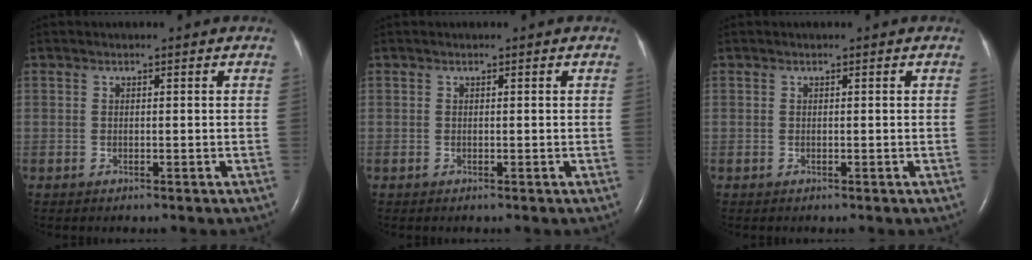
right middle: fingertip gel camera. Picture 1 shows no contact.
{"total": 0.0}
{"total": 0.0}